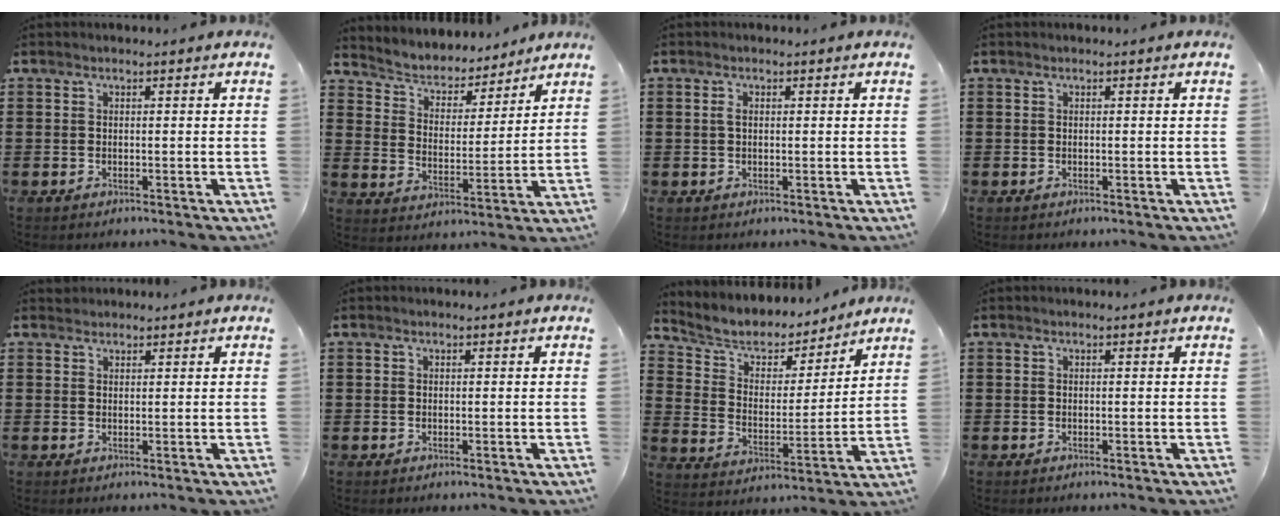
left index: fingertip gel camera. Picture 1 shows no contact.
{"total": 4.4, "force": [4.3, 1.2, 0.0], "torque": [-0.029, -0.030, 0.069]}
{"total": 1.1, "force": [0.2, 0.5, 1.0], "torque": [-0.021, 0.004, 0.002]}
{"total": 0.0}
{"total": 0.9, "force": [0.9, 0.3, -0.1], "torque": [0.000, 0.000, 0.018]}
{"total": 0.0}
{"total": 5.3, "force": [4.5, 2.7, 1.0], "torque": [-0.052, -0.028, 0.073]}
{"total": 0.0}